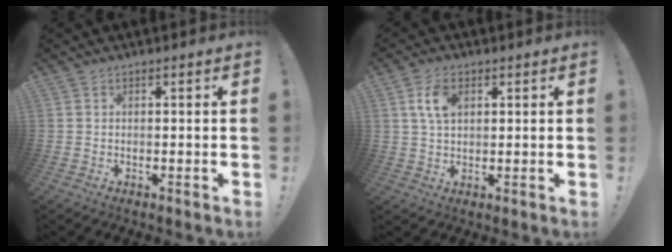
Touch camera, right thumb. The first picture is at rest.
{"total": 6.8, "force": [2.3, 4.0, 5.0], "torque": [-0.096, 0.002, 0.040]}